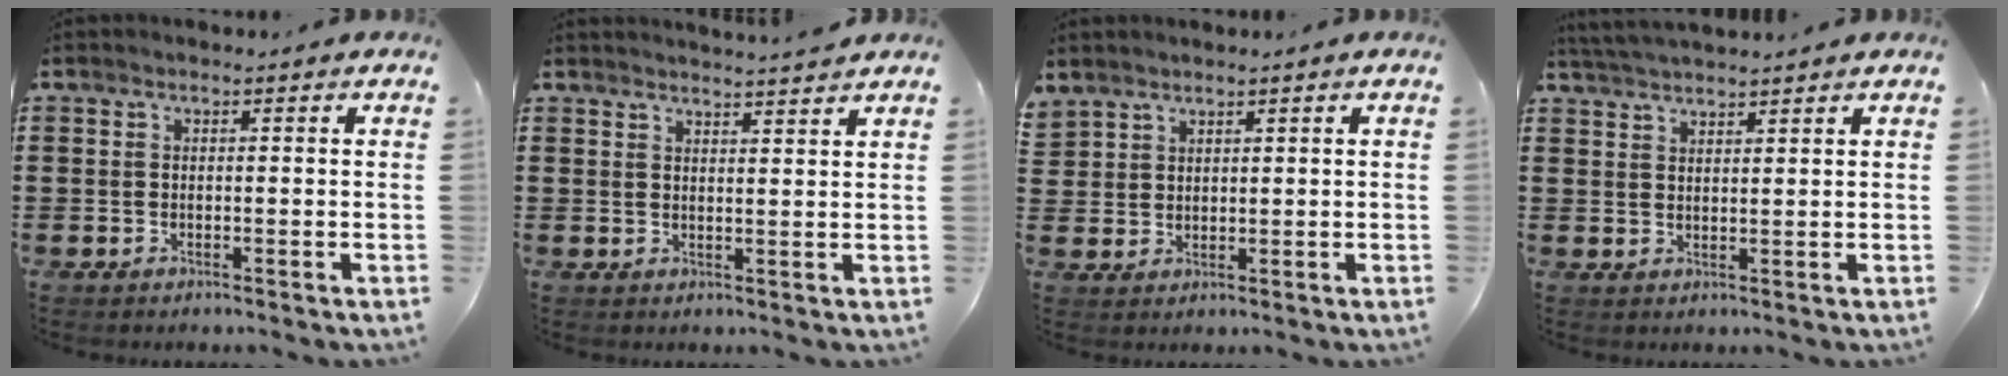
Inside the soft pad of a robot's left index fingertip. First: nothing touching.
{"total": 2.6, "force": [2.5, -0.6, 0.1], "torque": [-0.010, -0.013, 0.047]}
{"total": 2.5, "force": [2.1, 1.4, -0.3], "torque": [-0.004, 0.002, 0.042]}
{"total": 2.9, "force": [2.9, -0.3, 0.3], "torque": [-0.014, -0.005, 0.055]}